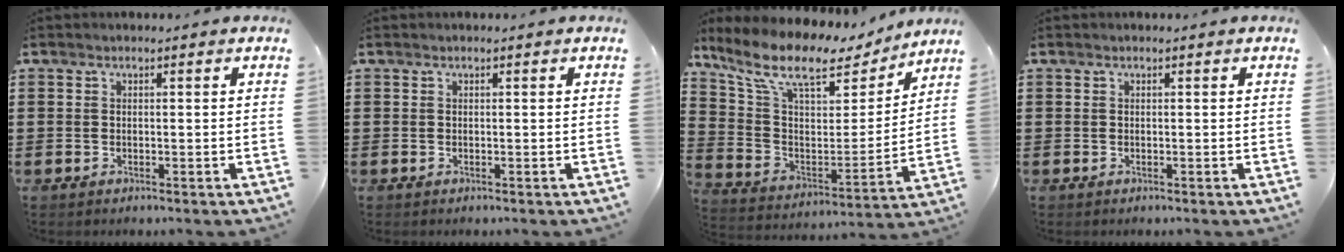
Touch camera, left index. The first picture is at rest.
{"total": 0.0}
{"total": 10.6, "force": [7.5, 3.8, 6.5], "torque": [-0.150, -0.043, 0.126]}
{"total": 0.0}